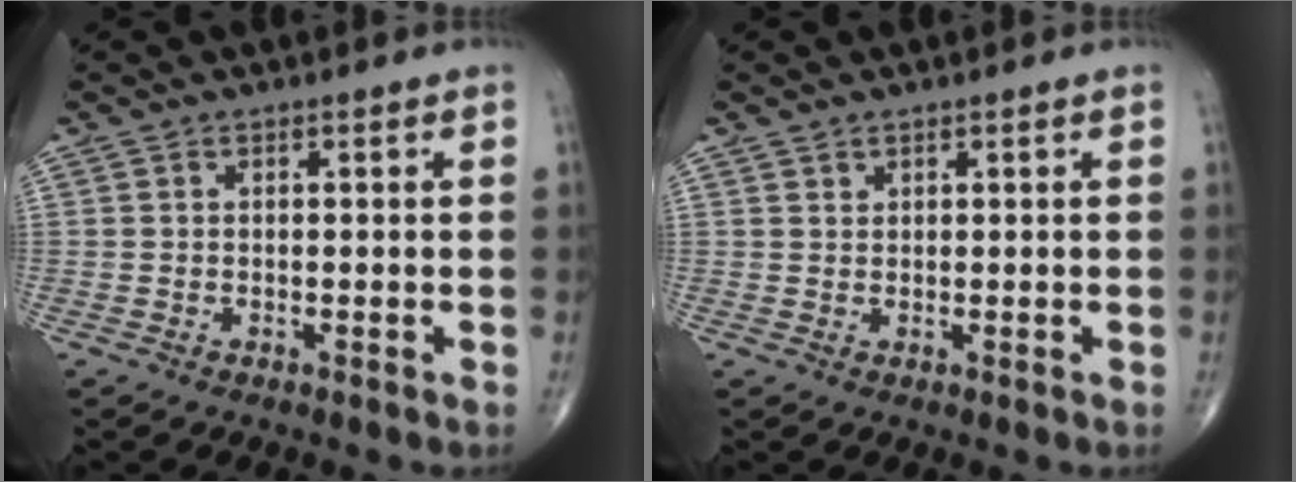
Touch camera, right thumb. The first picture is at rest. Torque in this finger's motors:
{"motor_torque": [-0.45, 0.29, -0.14, 0.00, 0.02]}